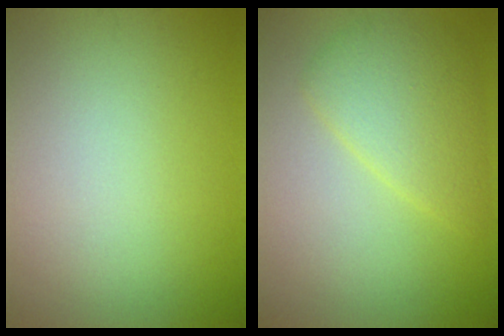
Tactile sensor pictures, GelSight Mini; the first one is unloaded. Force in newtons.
{"total": 4.0, "press": 4.0, "slide": 0.1}